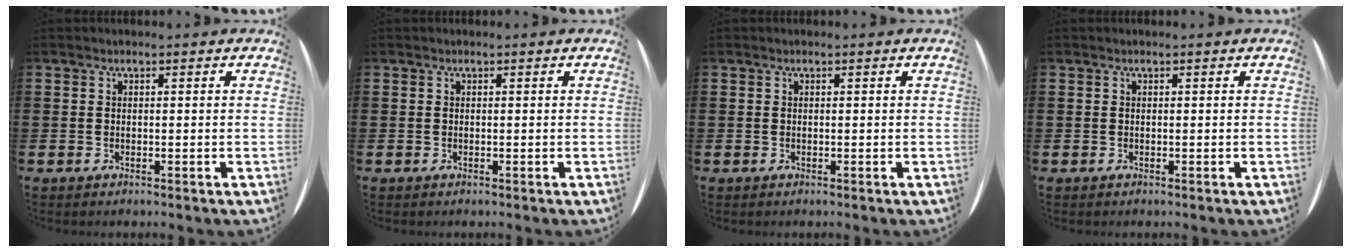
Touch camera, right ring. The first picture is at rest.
{"total": 0.0}
{"total": 0.0}
{"total": 0.0}